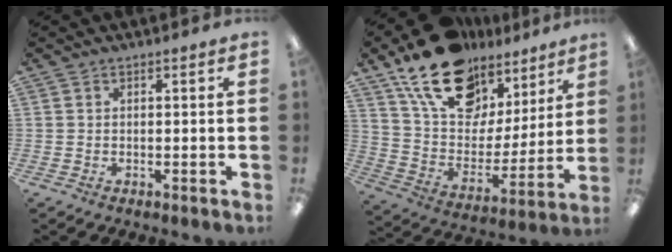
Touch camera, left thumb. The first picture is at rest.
{"total": 20.0, "force": [14.2, 11.2, 8.6], "torque": [-0.159, -0.083, 0.258]}